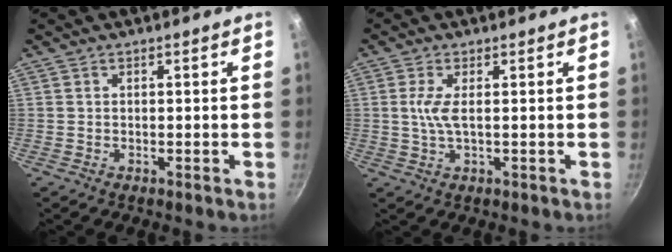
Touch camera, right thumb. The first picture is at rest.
{"total": 3.7, "force": [0.5, 1.1, 3.5], "torque": [-0.093, -0.002, 0.012]}